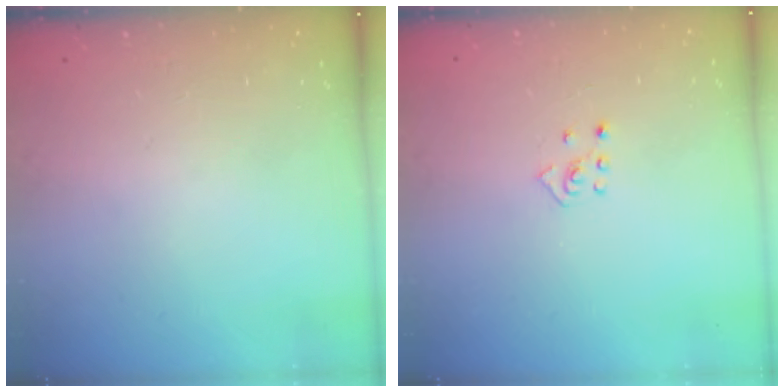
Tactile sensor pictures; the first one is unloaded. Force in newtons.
{"total": 3.6, "press": 3.6, "slide": 0.6}